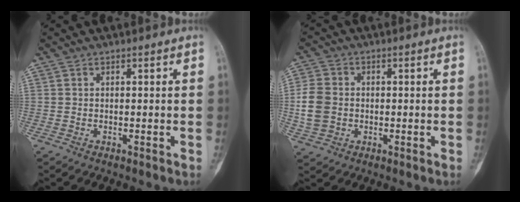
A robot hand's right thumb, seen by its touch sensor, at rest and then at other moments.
{"total": 7.2, "force": [-0.5, 5.9, 4.1], "torque": [-0.082, 0.006, -0.013]}